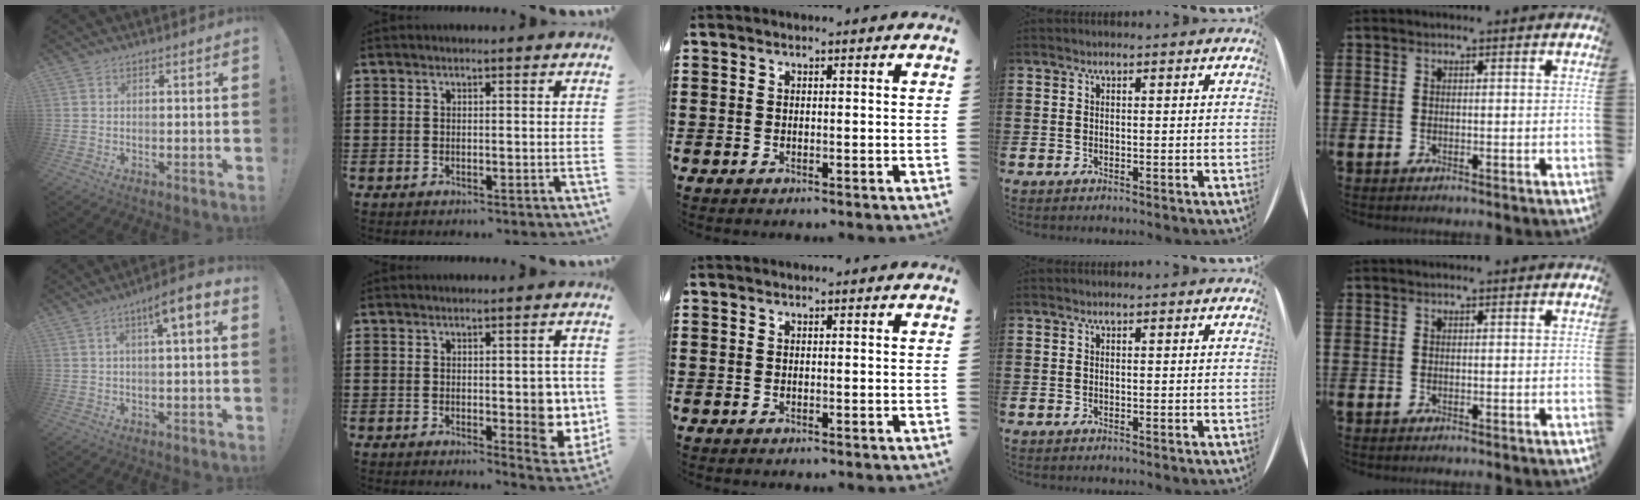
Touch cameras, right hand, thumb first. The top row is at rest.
{"thumb": {"total": 6.7, "force": [1.1, 1.3, 6.5], "torque": [-0.097, -0.007, 0.013]}, "index": {"total": 4.7, "force": [0.2, 2.2, 4.1], "torque": [-0.043, -0.003, -0.003]}}